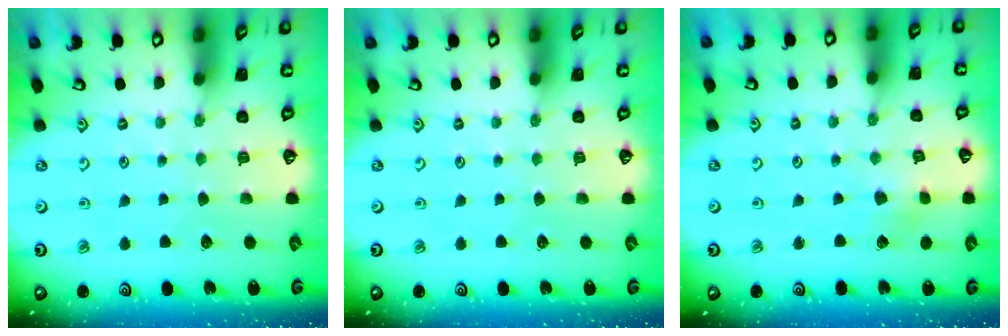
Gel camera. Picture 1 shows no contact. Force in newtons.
{"total": 0.0}
{"total": 3.0, "press": 3.0, "slide": 0.4}